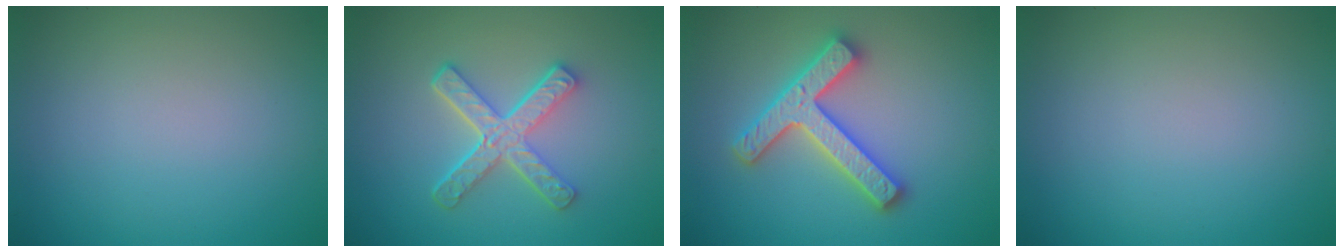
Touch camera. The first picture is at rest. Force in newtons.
{"total": 4.9, "press": 3.5, "slide": 3.4}
{"total": 4.8, "press": 4.7, "slide": 0.9}
{"total": 0.0}